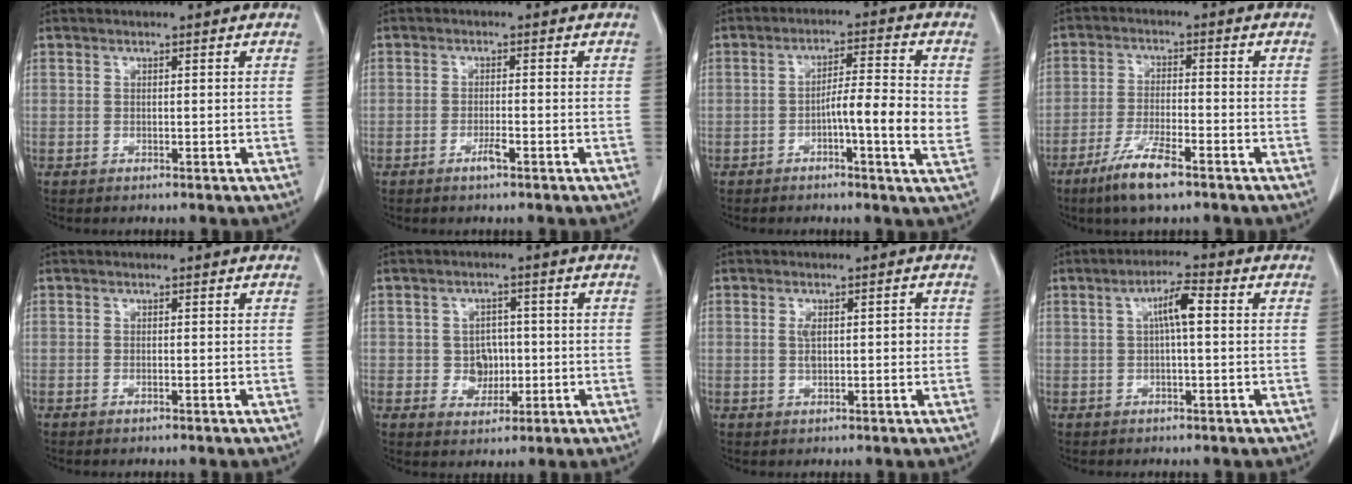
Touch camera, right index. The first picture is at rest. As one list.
[{"total": 1.9, "force": [-1.1, 0.1, 1.5], "torque": [-0.028, 0.000, -0.020]}, {"total": 8.2, "force": [-1.1, 0.5, 8.1], "torque": [-0.128, 0.003, -0.025]}, {"total": 7.4, "force": [-5.0, 1.0, 5.4], "torque": [-0.111, -0.012, -0.088]}, {"total": 0.5, "force": [-0.3, 0.1, 0.4], "torque": [-0.008, 0.000, -0.004]}, {"total": 4.5, "force": [-0.3, 3.9, 2.2], "torque": [-0.028, 0.009, 0.003]}, {"total": 3.5, "force": [0.2, 1.5, 3.1], "torque": [-0.056, 0.008, 0.007]}, {"total": 4.7, "force": [0.8, 0.6, 4.6], "torque": [-0.083, 0.013, 0.011]}]